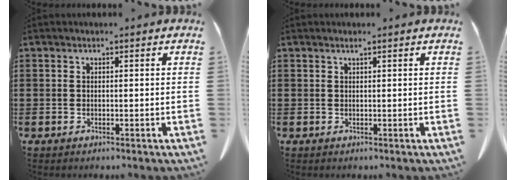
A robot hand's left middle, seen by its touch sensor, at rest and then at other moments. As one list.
[{"total": 0.6, "force": [0.4, -0.1, 0.5], "torque": [-0.010, -0.004, 0.010]}]